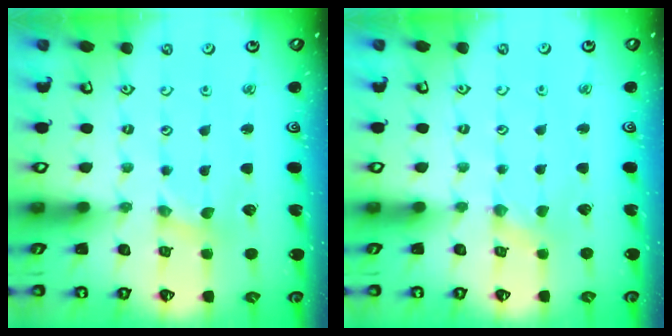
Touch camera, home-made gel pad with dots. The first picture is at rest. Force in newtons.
{"total": 0.0}